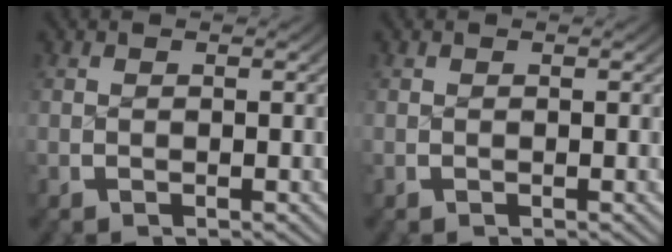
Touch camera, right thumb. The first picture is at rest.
{"total": 0.0}